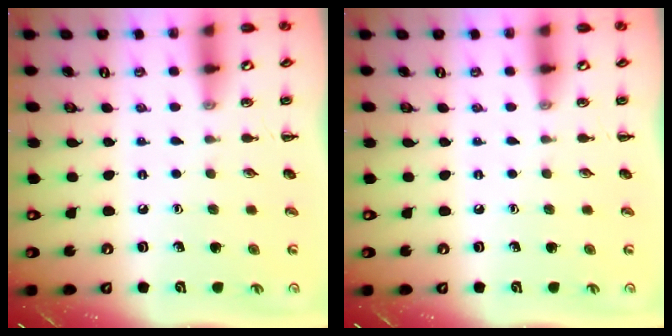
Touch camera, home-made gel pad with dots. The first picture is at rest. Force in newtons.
{"total": 0.0}